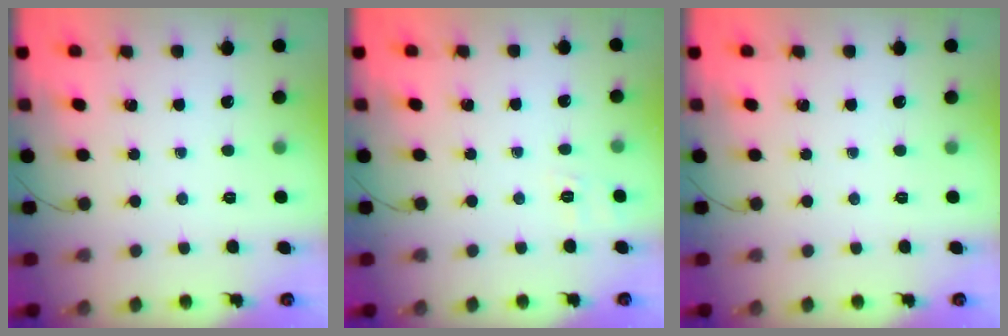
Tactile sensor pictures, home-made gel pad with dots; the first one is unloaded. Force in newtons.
{"total": 2.8, "press": 2.2, "slide": 1.8}
{"total": 0.0}